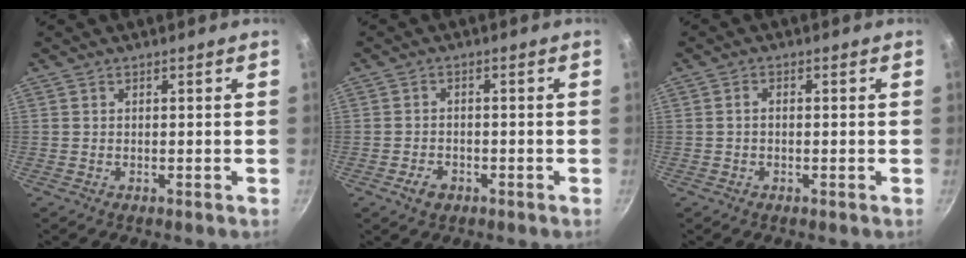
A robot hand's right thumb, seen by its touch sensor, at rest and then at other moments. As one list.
[{"total": 3.3, "force": [-1.7, 2.2, 1.7], "torque": [-0.025, 0.012, -0.030]}, {"total": 1.4, "force": [-0.2, 0.9, 1.0], "torque": [-0.020, 0.009, -0.006]}]